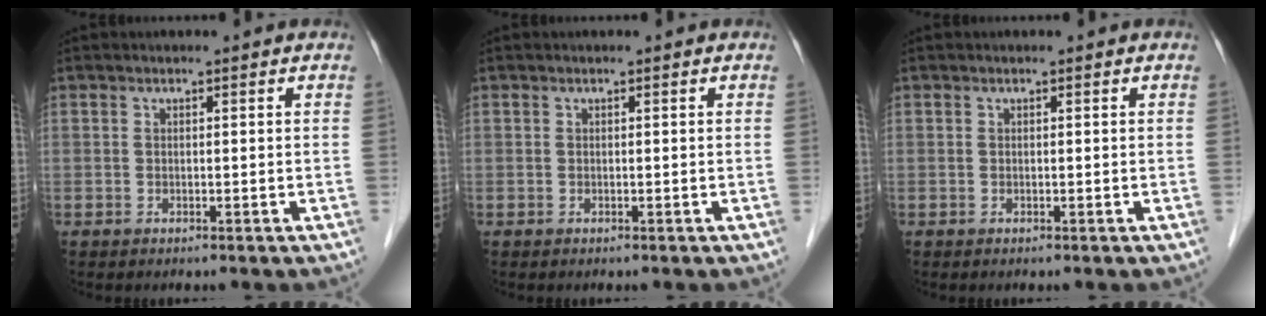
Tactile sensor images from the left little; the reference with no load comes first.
{"total": 0.0}
{"total": 0.0}